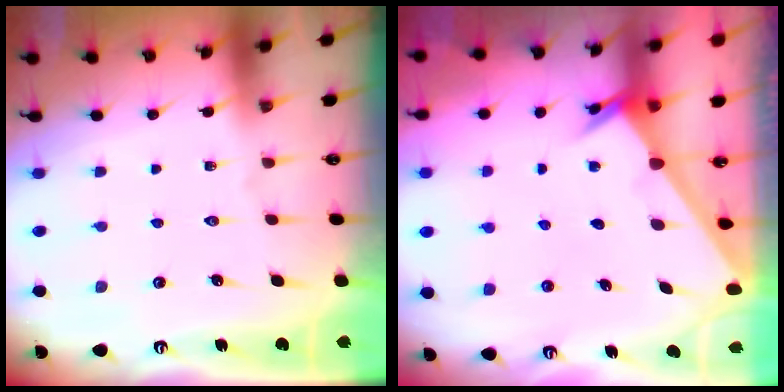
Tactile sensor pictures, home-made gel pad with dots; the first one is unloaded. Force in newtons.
{"total": 2.4, "press": 2.4, "slide": 0.2}